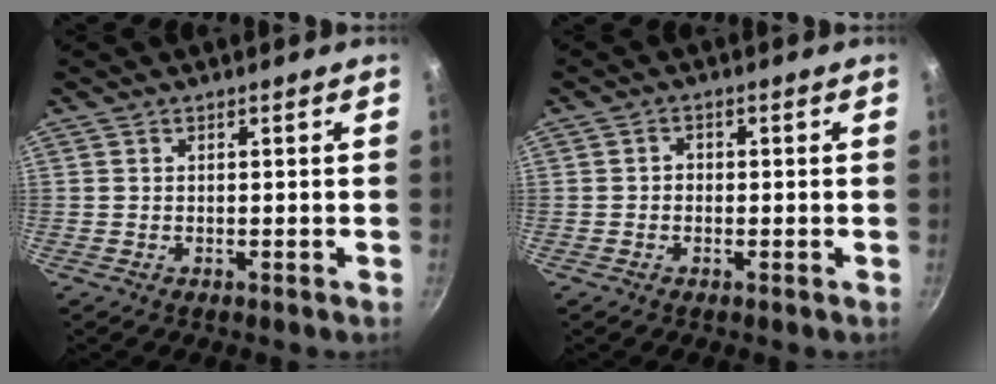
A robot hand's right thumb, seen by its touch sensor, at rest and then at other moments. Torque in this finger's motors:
{"motor_torque": [-0.07, 0.10, -0.19, -0.01, -0.02]}